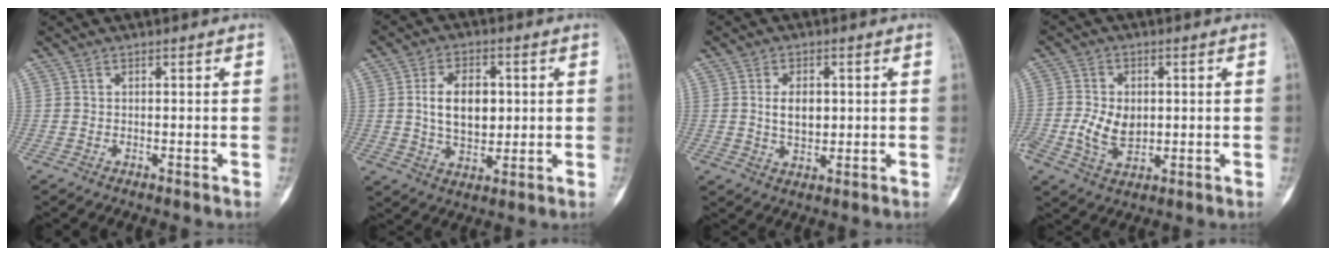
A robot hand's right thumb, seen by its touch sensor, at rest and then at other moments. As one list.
[{"total": 10.0, "force": [1.3, 6.4, 7.7], "torque": [-0.107, -0.005, 0.027]}, {"total": 5.6, "force": [0.8, 3.6, 4.3], "torque": [-0.058, -0.007, 0.015]}, {"total": 7.4, "force": [-0.4, 5.1, 5.4], "torque": [-0.094, 0.000, 0.000]}]